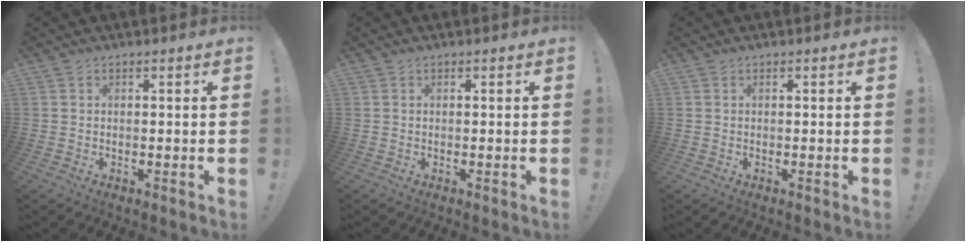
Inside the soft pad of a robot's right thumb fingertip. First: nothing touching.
{"total": 0.0}
{"total": 0.0}